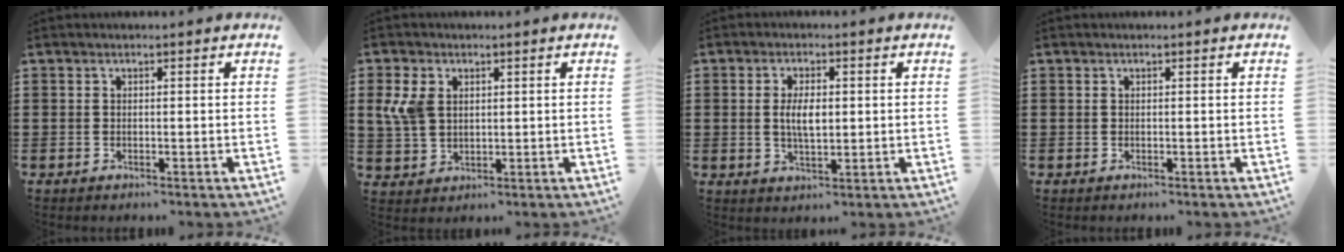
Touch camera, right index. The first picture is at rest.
{"total": 5.6, "force": [1.6, 3.9, 3.7], "torque": [-0.106, 0.005, 0.022]}
{"total": 4.4, "force": [0.2, 1.7, 4.0], "torque": [-0.070, 0.001, -0.001]}
{"total": 0.0}